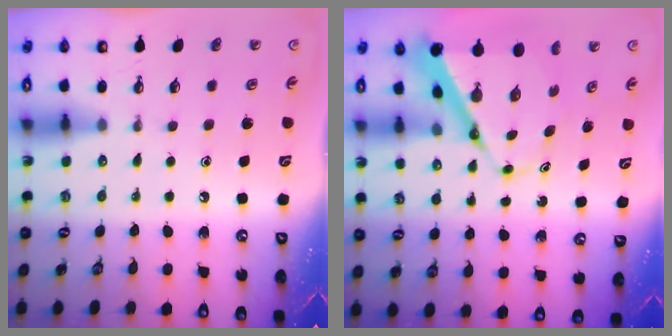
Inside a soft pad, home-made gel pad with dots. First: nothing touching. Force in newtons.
{"total": 10.0, "press": 10.0, "slide": 0.8}